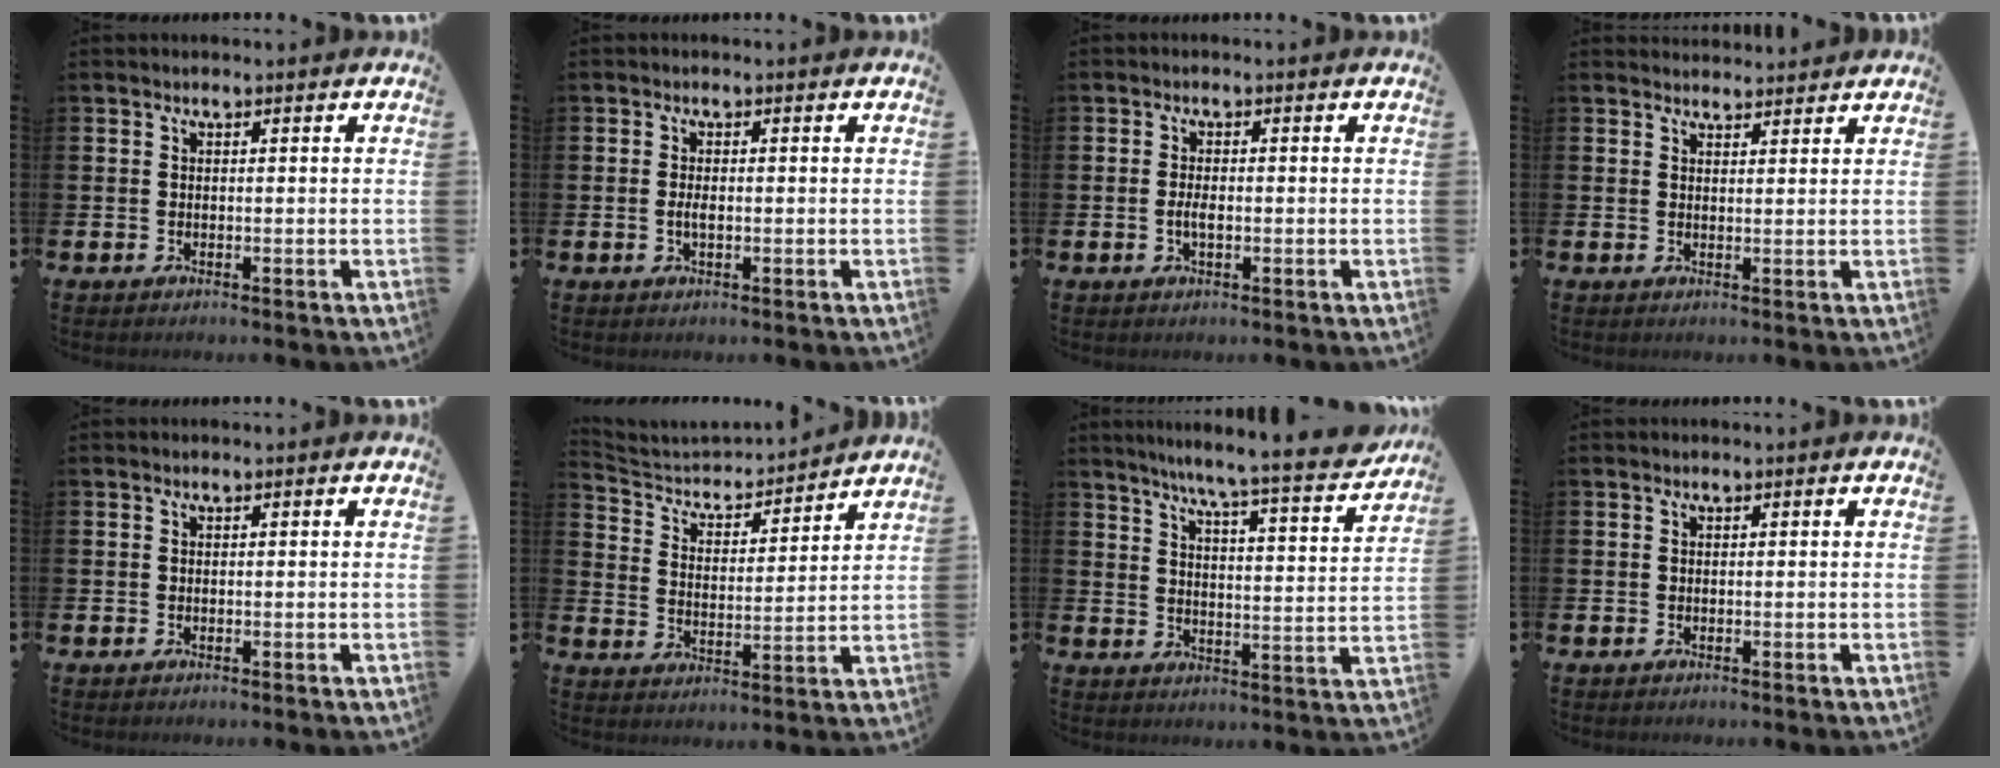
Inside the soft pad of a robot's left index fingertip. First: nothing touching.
{"total": 1.4, "force": [-0.2, 0.6, 1.3], "torque": [-0.023, 0.001, -0.005]}
{"total": 1.7, "force": [-0.3, 0.7, 1.5], "torque": [-0.025, 0.000, -0.008]}
{"total": 2.5, "force": [2.5, 0.4, -0.1], "torque": [0.007, -0.015, 0.044]}
{"total": 0.0}
{"total": 4.2, "force": [4.1, 1.1, 0.4], "torque": [-0.038, -0.038, 0.064]}
{"total": 7.2, "force": [6.6, -0.4, 3.0], "torque": [-0.068, -0.053, 0.107]}
{"total": 0.0}